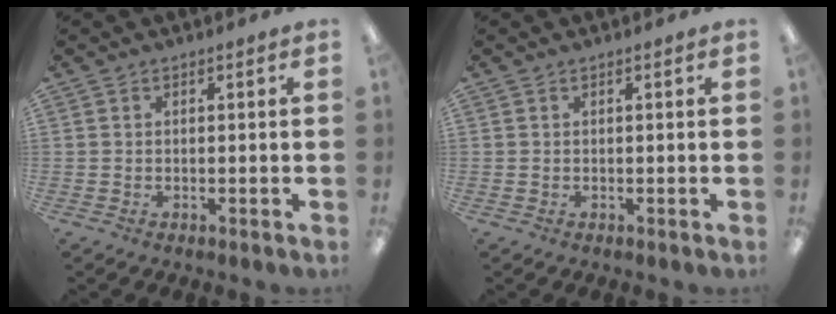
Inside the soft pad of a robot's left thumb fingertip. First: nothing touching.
{"total": 0.0}